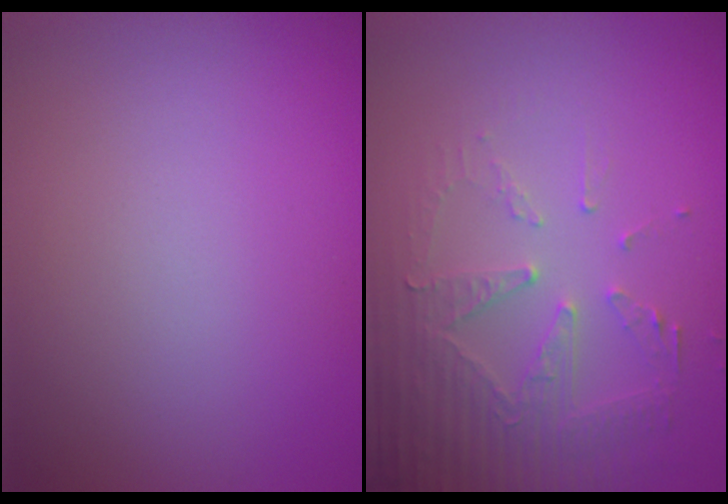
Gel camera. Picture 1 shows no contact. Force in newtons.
{"total": 5.3, "press": 3.7, "slide": 3.8}